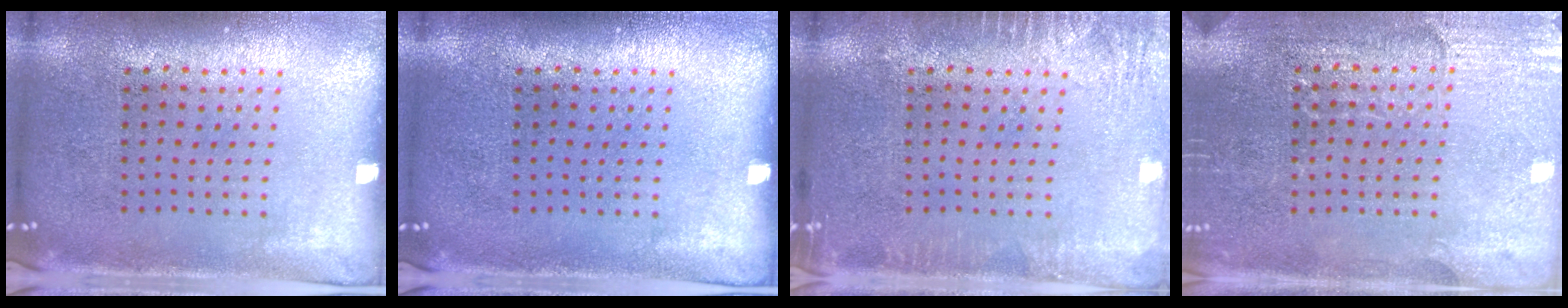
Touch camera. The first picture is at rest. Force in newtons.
{"total": 0.0}
{"total": 2.3, "press": 2.2, "slide": 0.2}
{"total": 2.9, "press": 2.9, "slide": 0.2}